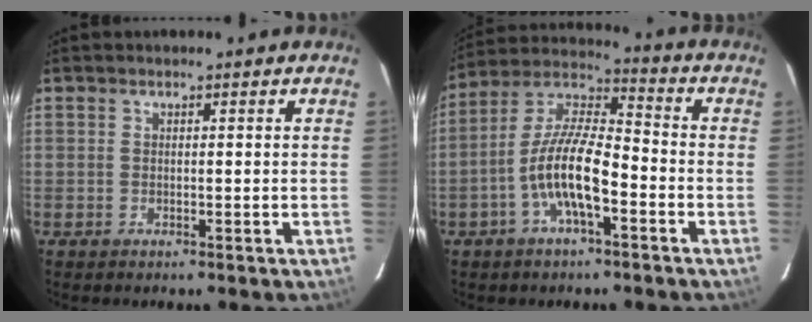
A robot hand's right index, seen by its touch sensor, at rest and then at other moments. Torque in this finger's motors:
{"motor_torque": [1.42, -0.71, 1.05, 0.21]}